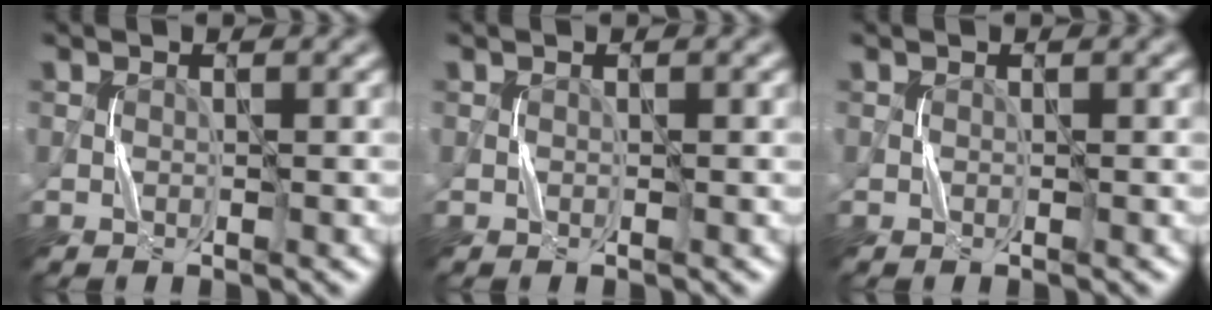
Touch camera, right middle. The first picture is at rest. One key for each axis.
{"total": 0.0}
{"total": 0.0}